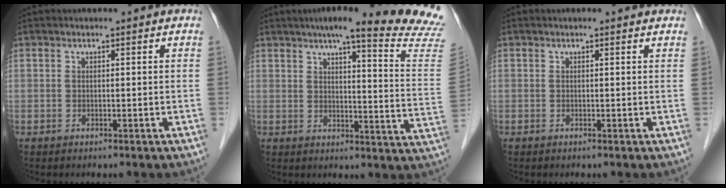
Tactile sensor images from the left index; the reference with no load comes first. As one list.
[{"total": 21.4, "force": [18.6, -0.5, 10.5], "torque": [-0.135, -0.063, 0.213]}, {"total": 1.1, "force": [1.0, 0.3, 0.3], "torque": [-0.015, 0.005, 0.003]}]